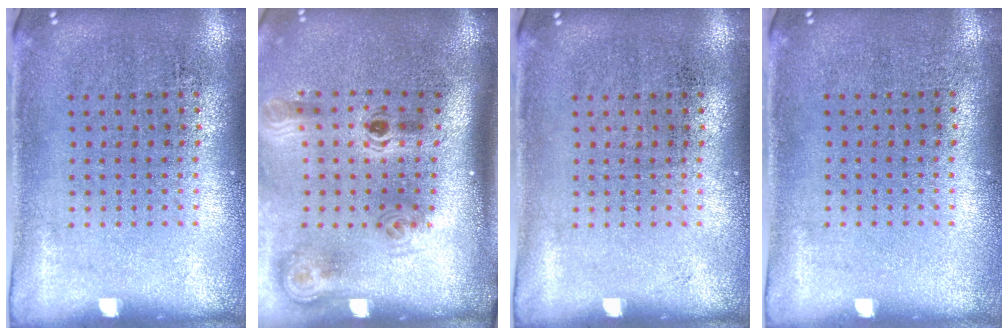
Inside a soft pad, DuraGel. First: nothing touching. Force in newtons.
{"total": 2.2, "press": 1.4, "slide": 1.7}
{"total": 0.0}
{"total": 0.0}